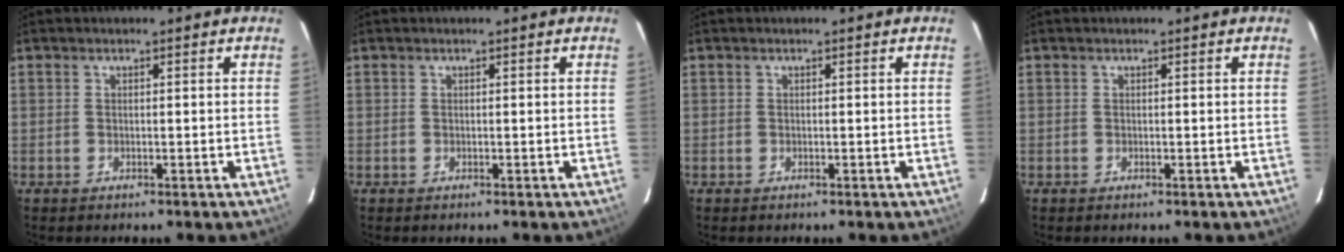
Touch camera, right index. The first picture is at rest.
{"total": 0.0}
{"total": 0.0}
{"total": 0.0}